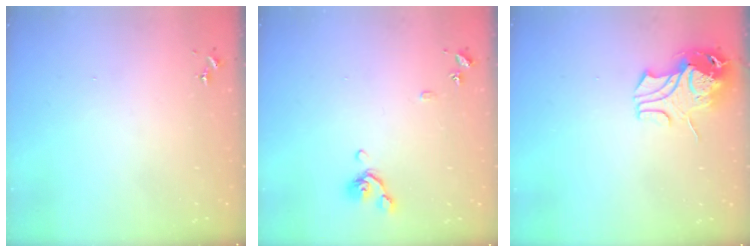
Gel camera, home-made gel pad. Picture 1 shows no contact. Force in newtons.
{"total": 8.6, "press": 8.5, "slide": 1.3}
{"total": 11.5, "press": 11.4, "slide": 1.2}